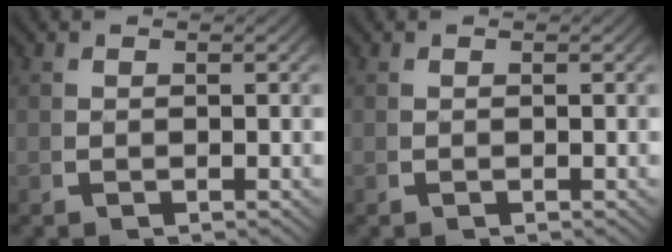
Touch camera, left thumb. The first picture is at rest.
{"total": 0.0}